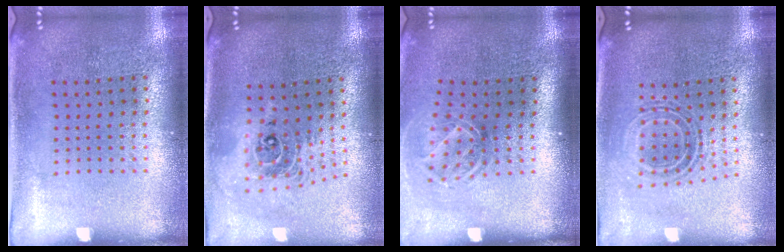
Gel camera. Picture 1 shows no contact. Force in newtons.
{"total": 2.0, "press": 1.6, "slide": 1.3}
{"total": 1.8, "press": 1.3, "slide": 1.3}
{"total": 0.9, "press": 0.8, "slide": 0.3}